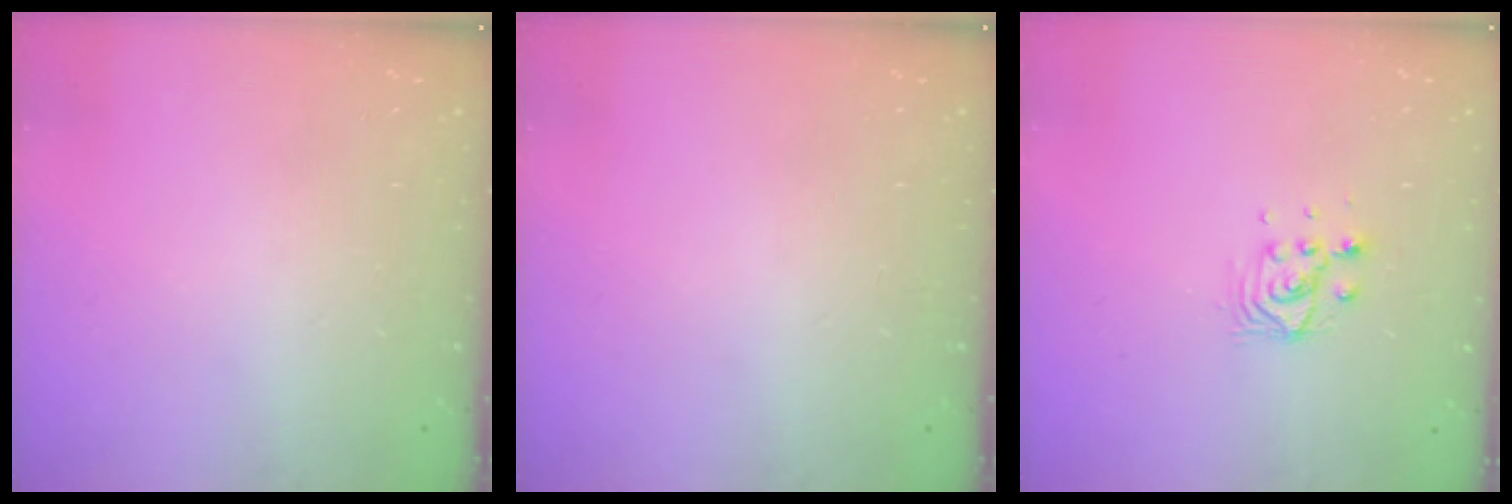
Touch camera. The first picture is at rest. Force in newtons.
{"total": 0.0}
{"total": 5.4, "press": 5.4, "slide": 0.1}